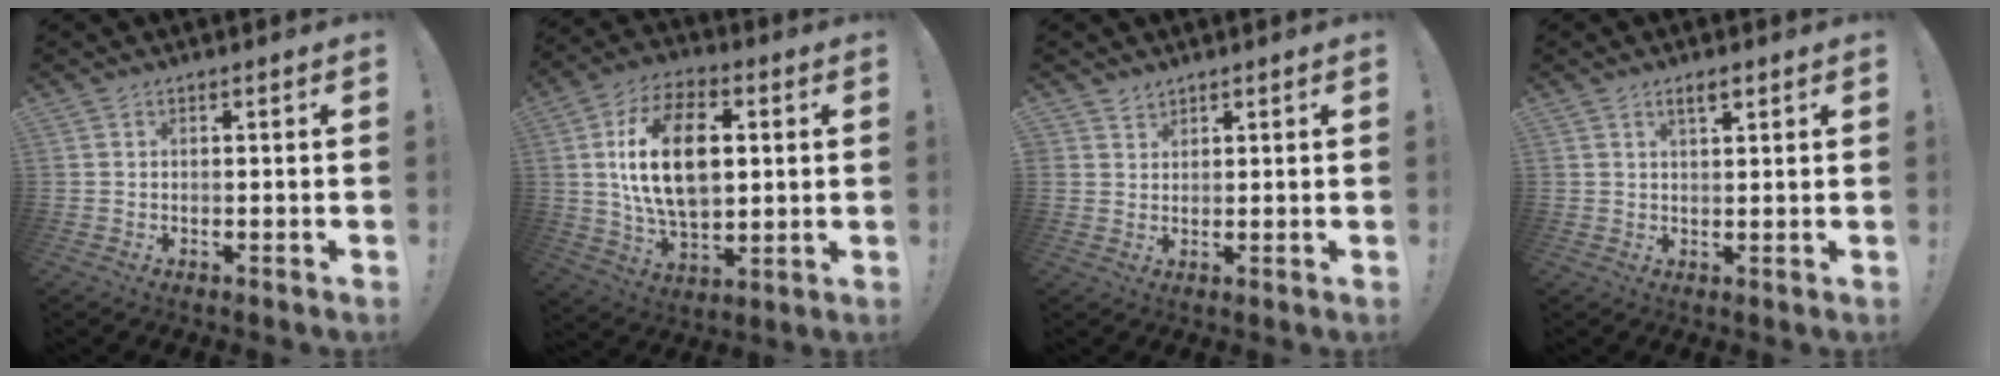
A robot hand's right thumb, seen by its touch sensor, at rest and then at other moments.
{"total": 20.7, "force": [3.2, 12.2, 16.4], "torque": [-0.289, 0.005, 0.049]}
{"total": 2.4, "force": [2.1, 1.1, 0.1], "torque": [0.009, -0.016, 0.037]}
{"total": 3.1, "force": [1.9, 1.0, 2.2], "torque": [-0.031, -0.007, 0.031]}